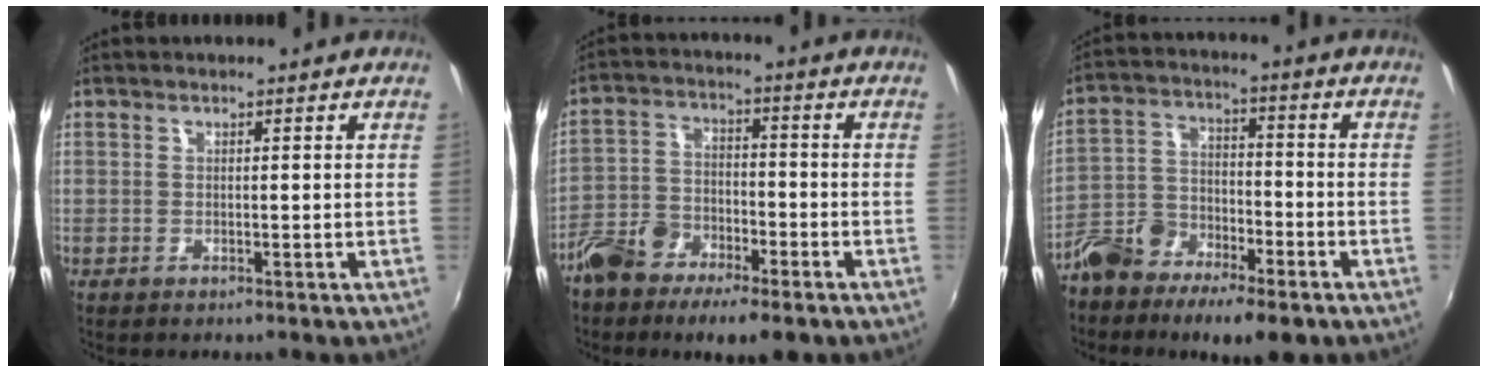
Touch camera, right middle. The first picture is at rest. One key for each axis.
{"total": 11.8, "fx": -8.0, "fy": 5.2, "fz": 7.0, "tx": -0.156, "ty": -0.013, "tz": -0.150}
{"total": 14.1, "fx": -9.6, "fy": 6.3, "fz": 8.2, "tx": -0.182, "ty": -0.015, "tz": -0.174}